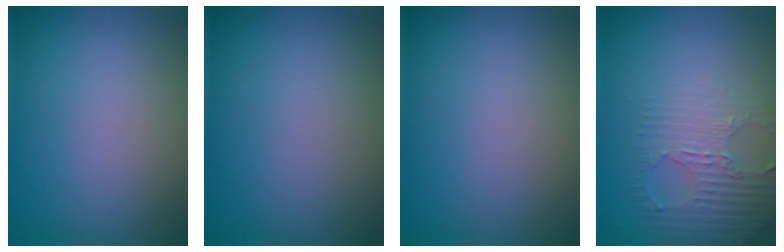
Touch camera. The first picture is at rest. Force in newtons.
{"total": 0.0}
{"total": 0.0}
{"total": 2.8, "press": 2.4, "slide": 1.4}